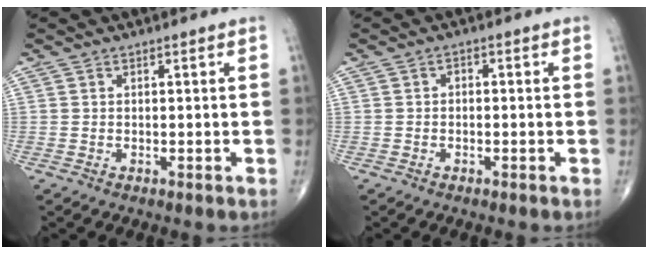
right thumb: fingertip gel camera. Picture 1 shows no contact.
{"total": 1.1, "force": [-0.3, 0.8, 0.7], "torque": [-0.004, 0.009, -0.010]}